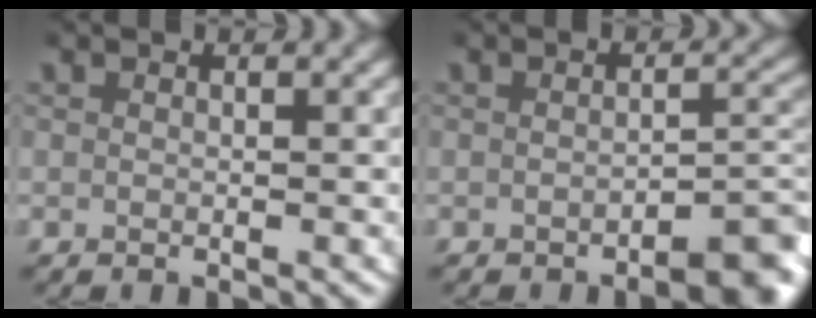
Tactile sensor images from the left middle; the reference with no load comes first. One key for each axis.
{"total": 4.5, "fx": -2.4, "fy": 1.6, "fz": 3.4, "tx": -0.029, "ty": 0.003, "tz": -0.039}